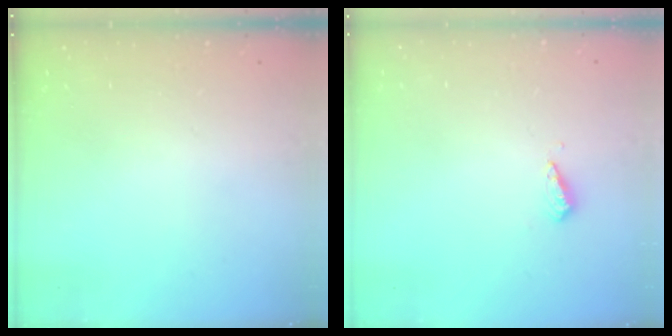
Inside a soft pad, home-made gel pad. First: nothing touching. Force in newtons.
{"total": 2.8, "press": 2.8, "slide": 0.7}